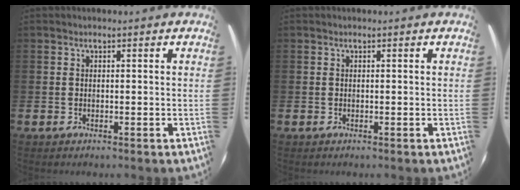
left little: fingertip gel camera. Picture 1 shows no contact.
{"total": 0.0}